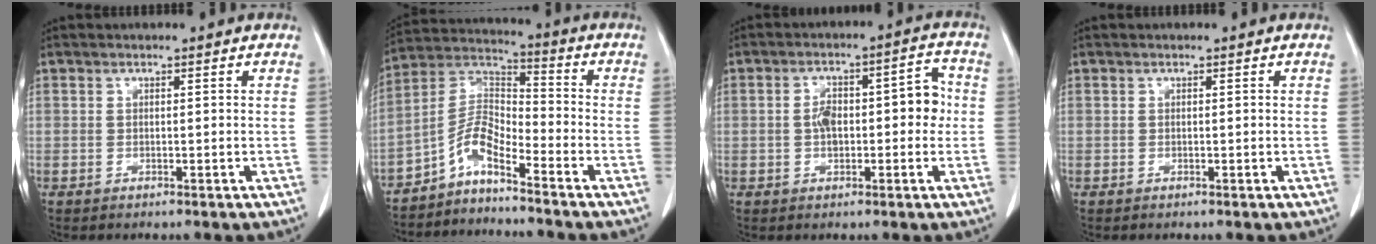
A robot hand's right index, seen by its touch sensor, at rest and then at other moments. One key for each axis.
{"total": 6.9, "fx": -5.0, "fy": 1.5, "fz": 4.4, "tx": -0.094, "ty": 0.020, "tz": -0.103}
{"total": 8.0, "fx": -0.1, "fy": 3.5, "fz": 7.2, "tx": -0.106, "ty": 0.037, "tz": -0.001}
{"total": 0.0}